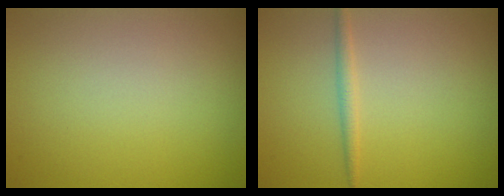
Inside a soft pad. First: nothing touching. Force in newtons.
{"total": 1.2, "press": 1.2, "slide": 0.1}